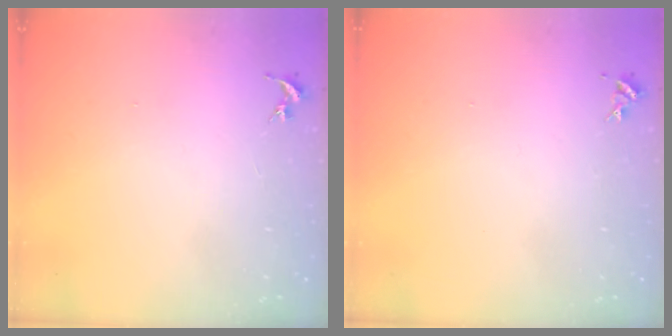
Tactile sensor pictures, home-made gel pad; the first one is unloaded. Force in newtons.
{"total": 3.7, "press": 3.7, "slide": 0.5}